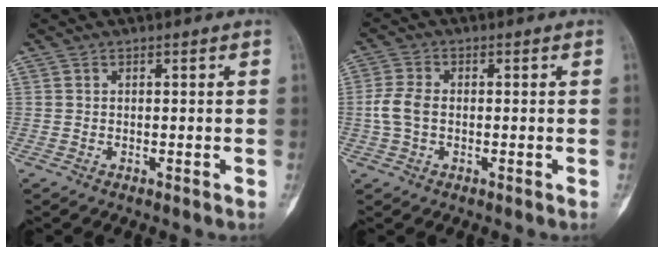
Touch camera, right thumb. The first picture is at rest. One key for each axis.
{"total": 4.8, "fx": -0.5, "fy": 3.1, "fz": 3.6, "tx": -0.087, "ty": 0.010, "tz": -0.014}